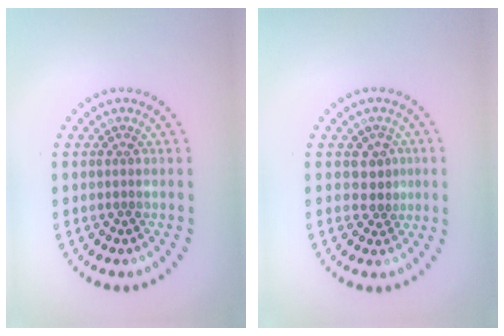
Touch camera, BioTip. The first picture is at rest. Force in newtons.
{"total": 1.8, "press": 1.5, "slide": 0.9}